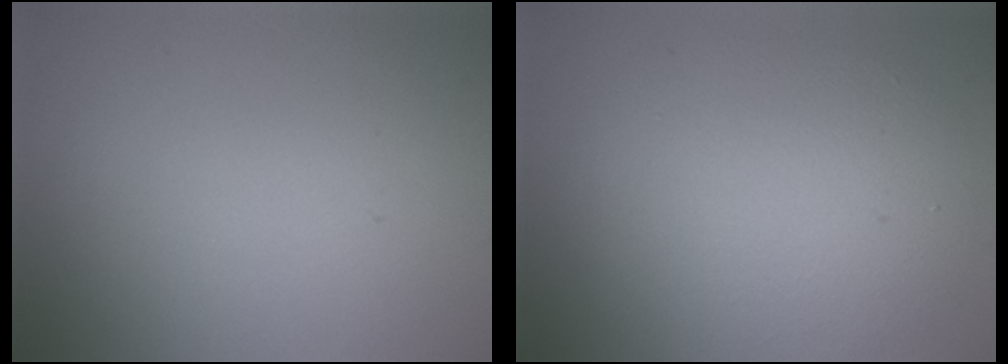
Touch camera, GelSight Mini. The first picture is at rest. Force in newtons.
{"total": 7.5, "press": 7.5, "slide": 0.3}